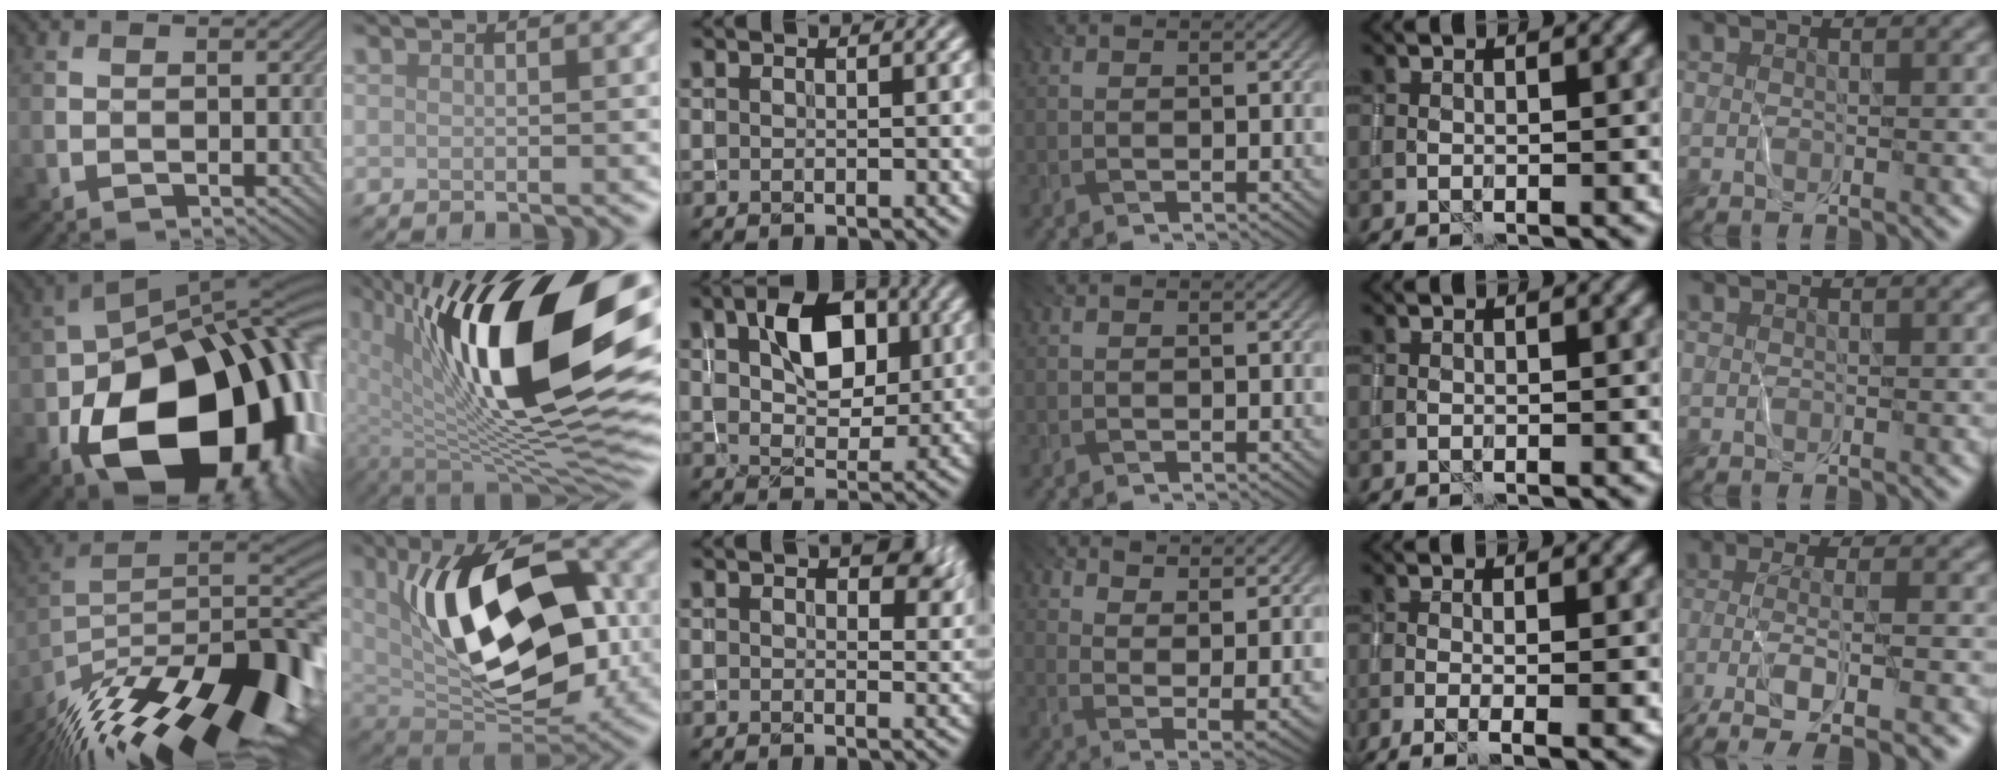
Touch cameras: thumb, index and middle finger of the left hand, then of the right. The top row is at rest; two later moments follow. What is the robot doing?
{"motion": "wrap", "object": "yarn"}